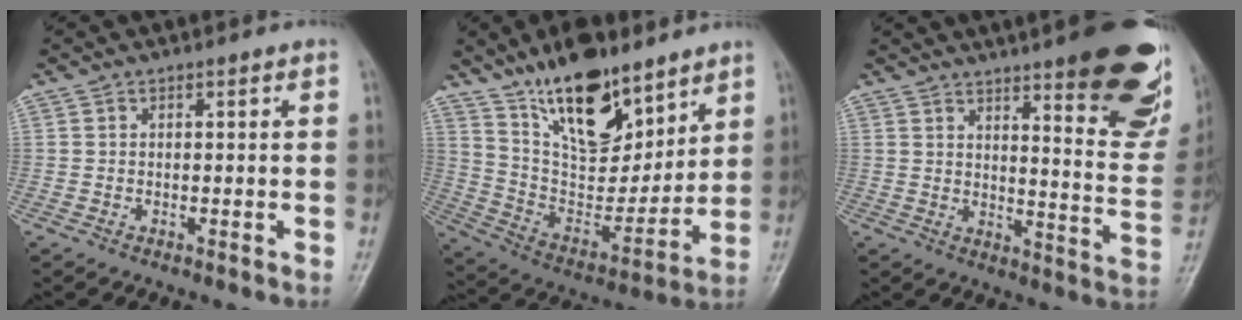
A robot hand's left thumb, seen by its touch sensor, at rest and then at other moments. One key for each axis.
{"total": 21.0, "fx": 14.0, "fy": 9.6, "fz": 12.2, "tx": -0.152, "ty": -0.073, "tz": 0.254}
{"total": 24.2, "fx": 15.2, "fy": 5.8, "fz": 17.9, "tx": -0.199, "ty": -0.082, "tz": 0.192}